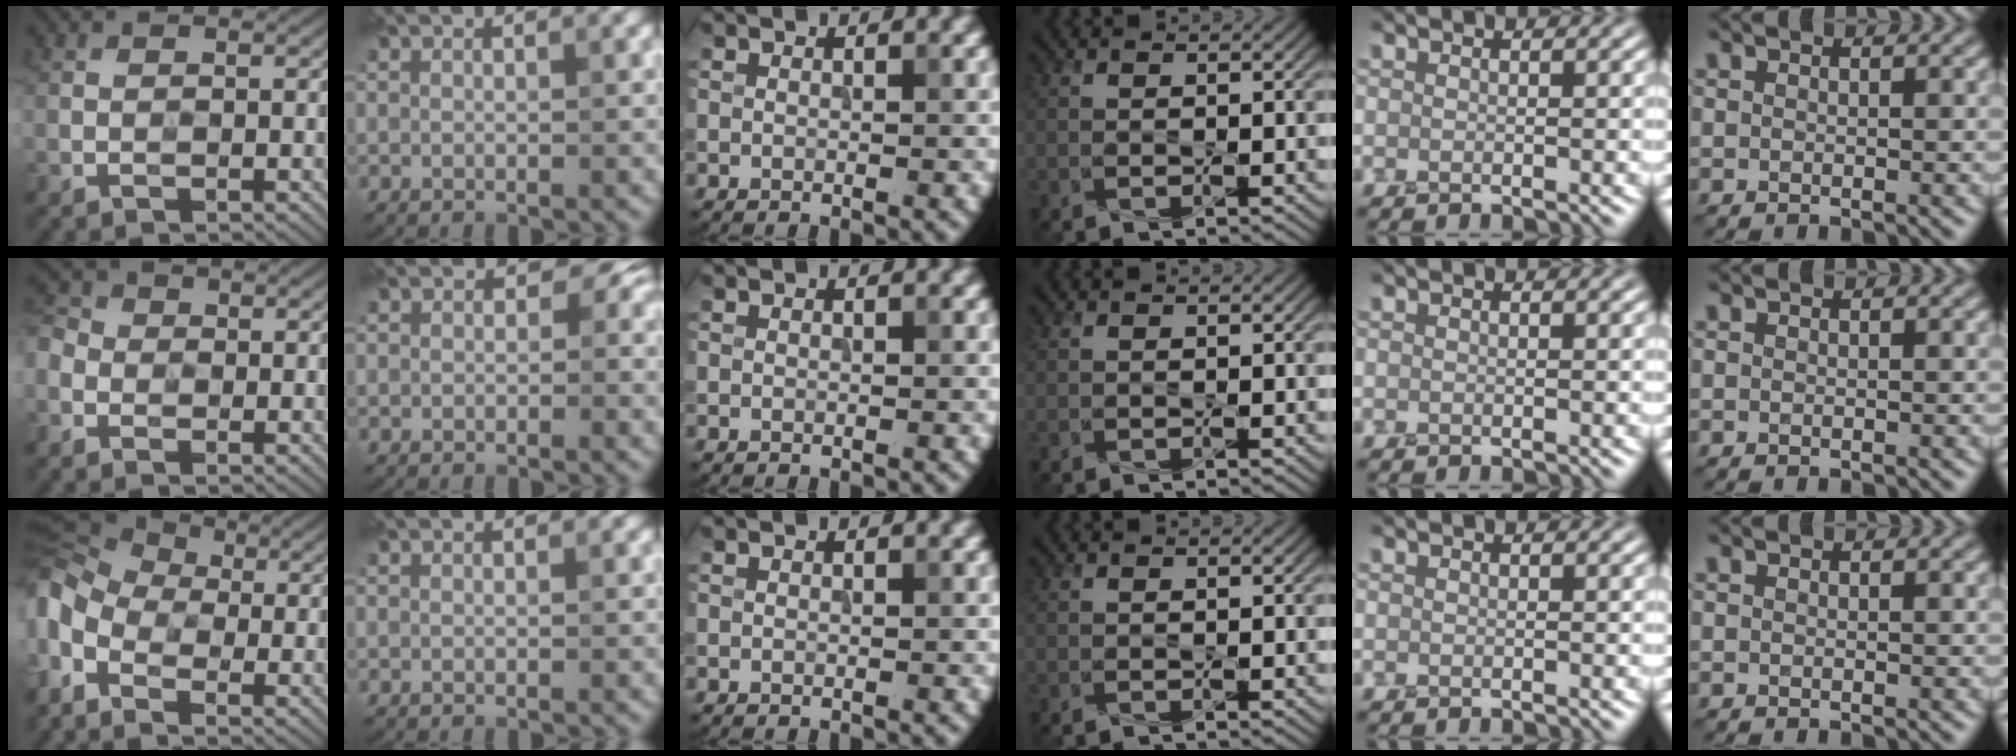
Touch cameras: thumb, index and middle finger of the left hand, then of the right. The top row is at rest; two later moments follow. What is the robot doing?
{"motion": "press", "object": "grip strengthener"}